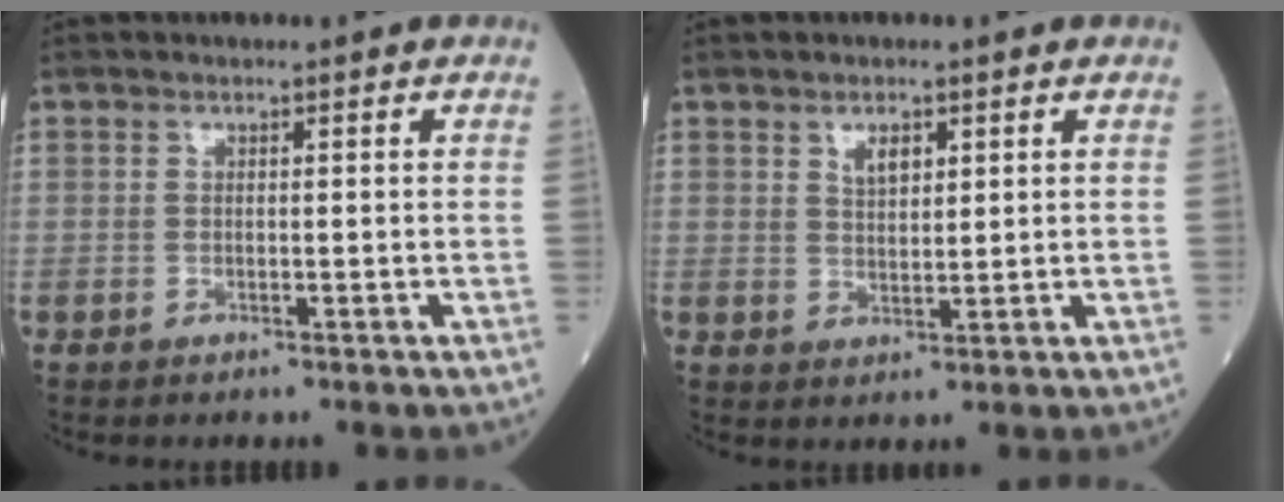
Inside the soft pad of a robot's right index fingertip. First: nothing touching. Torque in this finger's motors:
{"motor_torque": [0.01, 0.00, 0.03, 0.02]}